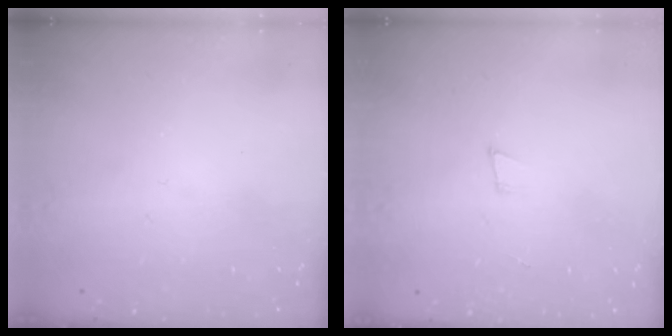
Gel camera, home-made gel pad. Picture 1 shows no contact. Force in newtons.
{"total": 3.3, "press": 1.9, "slide": 2.7}